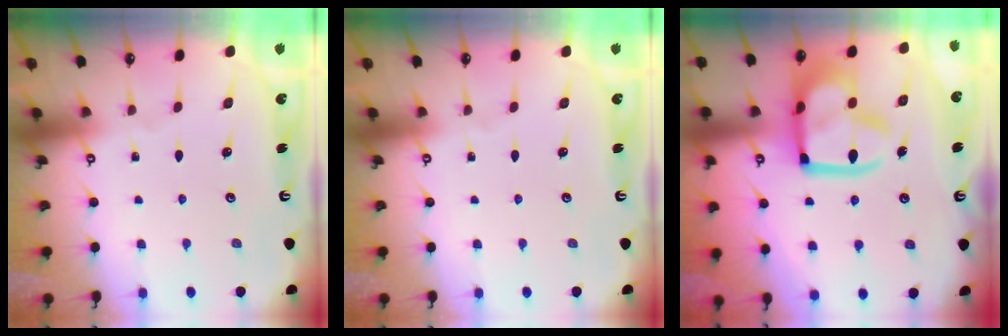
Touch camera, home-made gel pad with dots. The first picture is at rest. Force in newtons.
{"total": 0.0}
{"total": 20.0, "press": 19.9, "slide": 2.2}